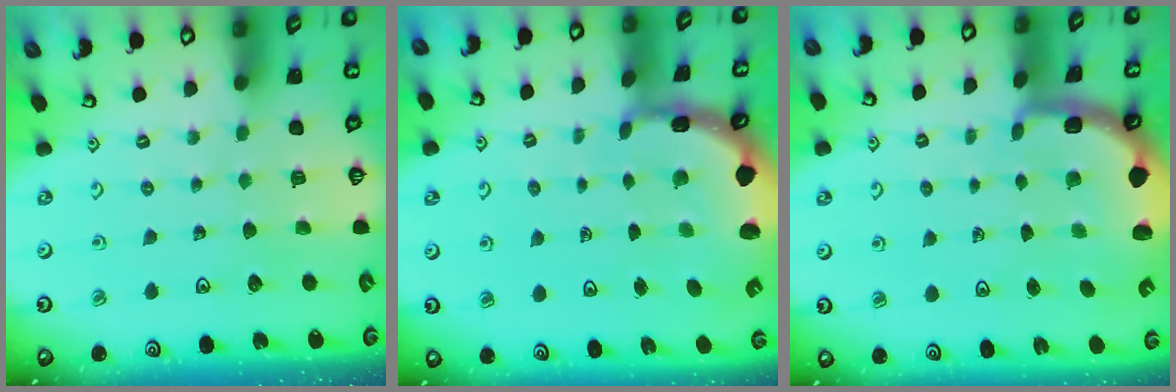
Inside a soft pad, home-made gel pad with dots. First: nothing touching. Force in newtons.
{"total": 2.1, "press": 1.9, "slide": 1.0}
{"total": 2.1, "press": 1.9, "slide": 0.8}